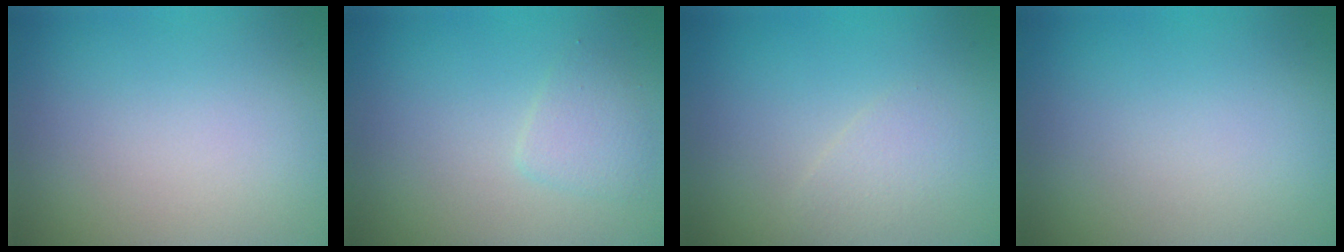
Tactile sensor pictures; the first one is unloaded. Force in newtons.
{"total": 1.6, "press": 1.6, "slide": 0.1}
{"total": 1.3, "press": 1.3, "slide": 0.1}
{"total": 0.0}